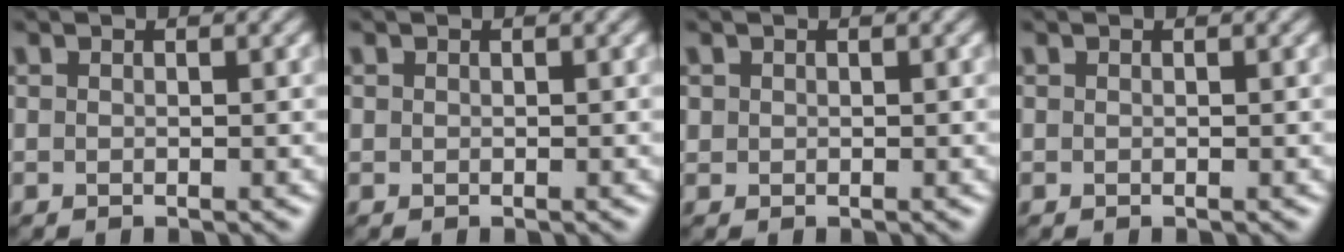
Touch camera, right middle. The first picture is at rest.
{"total": 0.0}
{"total": 0.5, "force": [0.2, 0.5, 0.0], "torque": [0.004, -0.002, 0.006]}
{"total": 0.0}